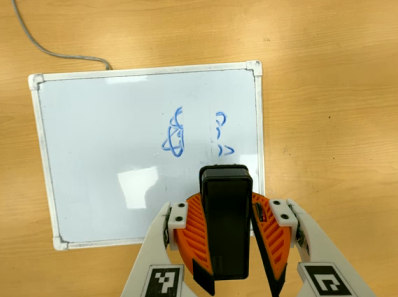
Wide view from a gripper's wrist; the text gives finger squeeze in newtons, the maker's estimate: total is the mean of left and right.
{"total": 11.6, "left": 10.7, "right": 12.5}